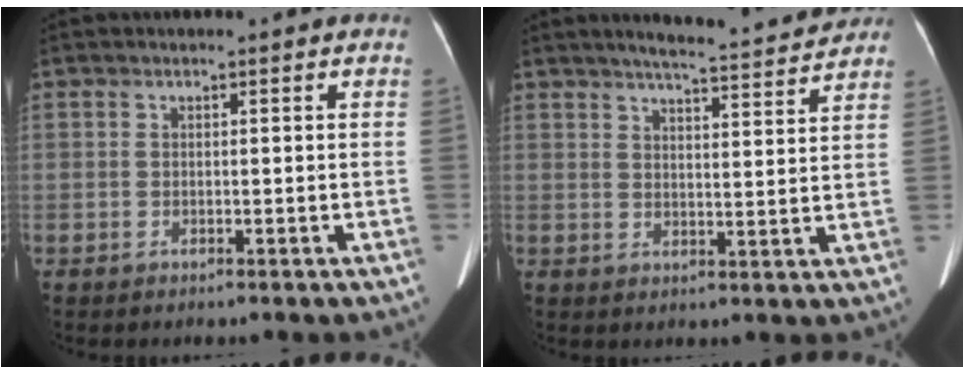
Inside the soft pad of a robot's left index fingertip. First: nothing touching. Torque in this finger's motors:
{"motor_torque": [0.39, -0.54, 0.00, 0.05]}